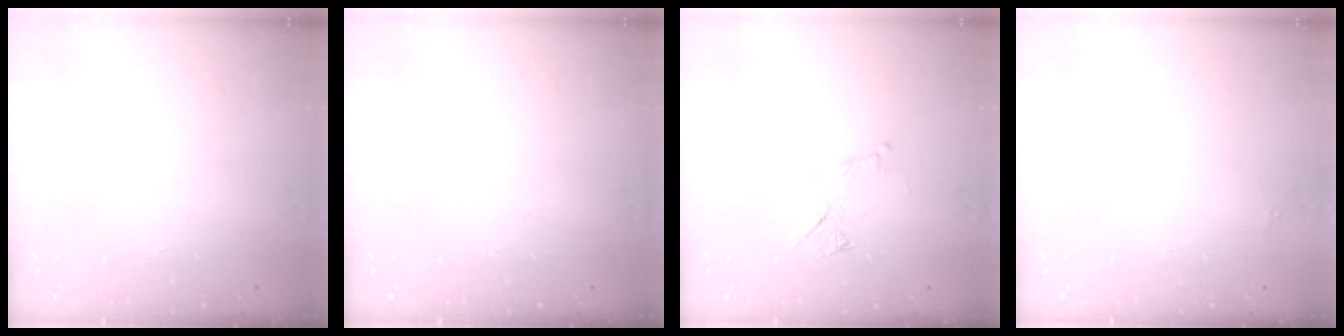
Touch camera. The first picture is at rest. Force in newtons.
{"total": 0.0}
{"total": 7.2, "press": 7.1, "slide": 0.8}
{"total": 1.8, "press": 1.7, "slide": 0.1}